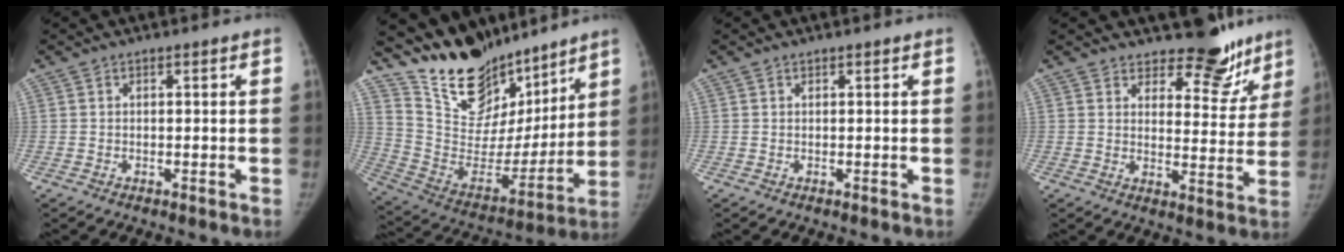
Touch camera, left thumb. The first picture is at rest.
{"total": 21.8, "force": [18.3, 9.5, 7.3], "torque": [-0.076, -0.106, 0.320]}
{"total": 0.0}
{"total": 12.4, "force": [10.4, 5.2, 4.4], "torque": [-0.009, -0.087, 0.130]}